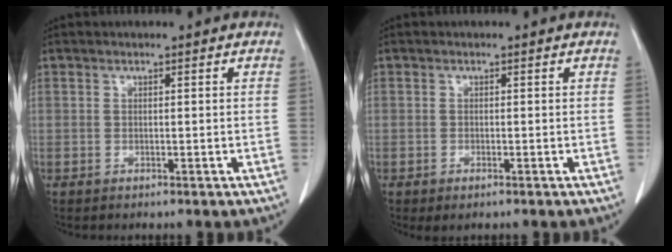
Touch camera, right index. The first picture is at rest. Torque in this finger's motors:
{"motor_torque": [0.52, -0.39, 0.10, 0.01]}